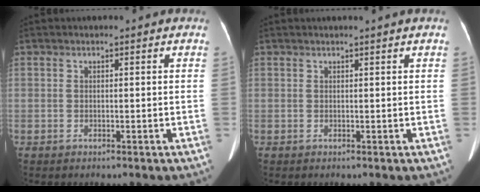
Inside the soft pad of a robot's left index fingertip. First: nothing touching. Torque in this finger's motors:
{"motor_torque": [-0.07, -0.12, 0.08, 0.03]}